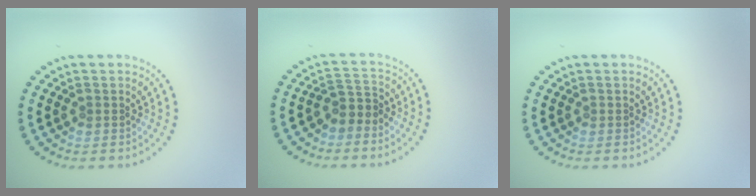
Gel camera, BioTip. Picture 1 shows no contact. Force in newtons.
{"total": 2.0, "press": 1.3, "slide": 1.6}
{"total": 0.0}